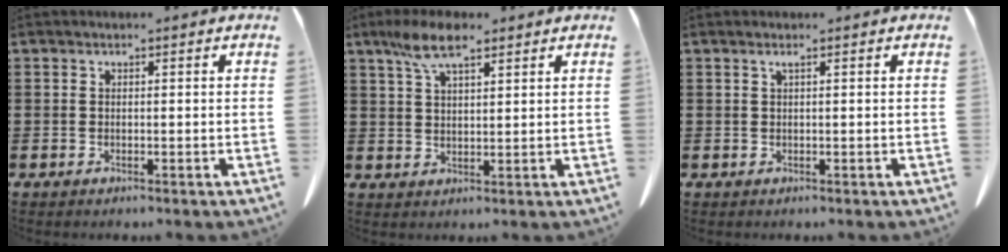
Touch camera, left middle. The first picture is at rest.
{"total": 6.9, "force": [4.4, 1.9, 5.0], "torque": [-0.108, 0.001, 0.080]}
{"total": 0.8, "force": [0.4, -0.1, 0.7], "torque": [-0.013, -0.004, 0.008]}